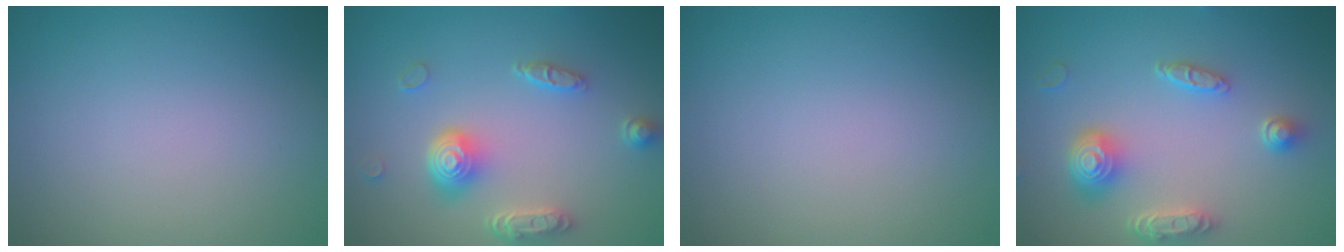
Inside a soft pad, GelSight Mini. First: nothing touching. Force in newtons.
{"total": 4.5, "press": 3.5, "slide": 2.8}
{"total": 0.0}
{"total": 4.9, "press": 4.0, "slide": 2.8}